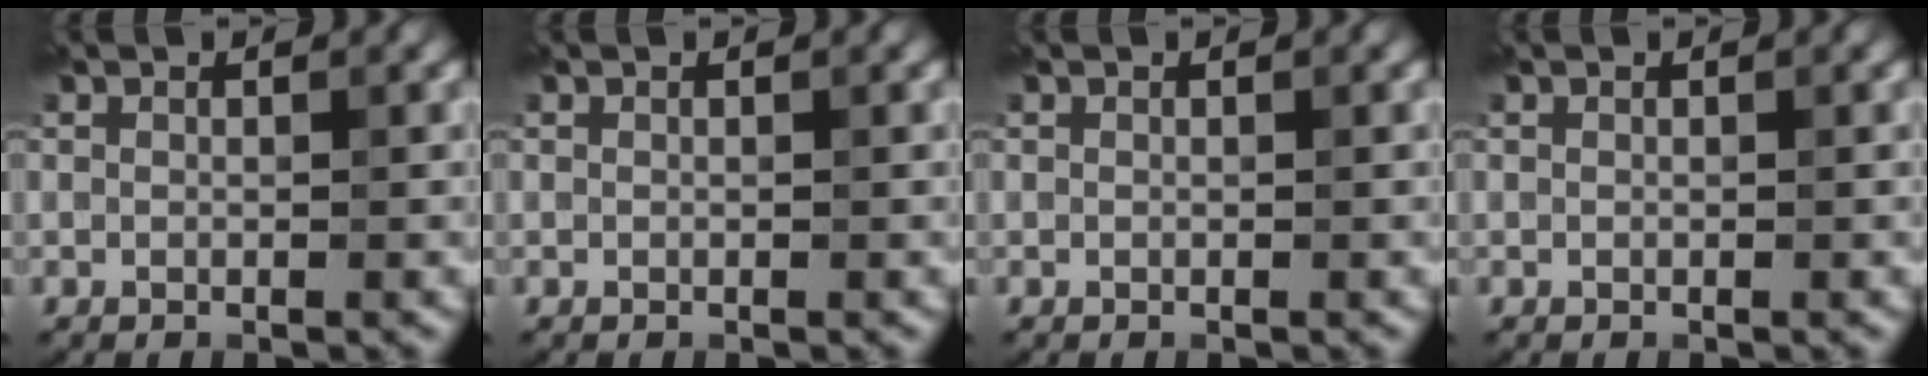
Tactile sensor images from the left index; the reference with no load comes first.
{"total": 0.0}
{"total": 0.0}
{"total": 0.0}